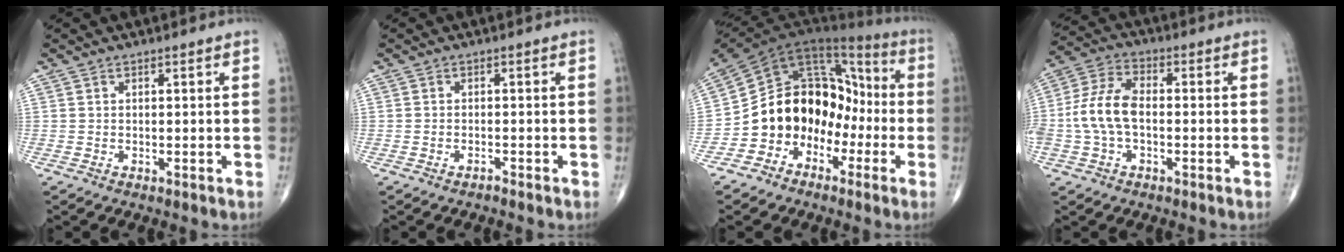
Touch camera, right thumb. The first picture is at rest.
{"total": 1.1, "force": [-1.0, 0.1, 0.1], "torque": [-0.001, 0.004, -0.020]}
{"total": 16.7, "force": [-5.7, 13.1, 8.7], "torque": [-0.104, 0.097, -0.103]}
{"total": 10.5, "force": [-1.2, 6.1, 8.5], "torque": [-0.187, 0.030, -0.029]}